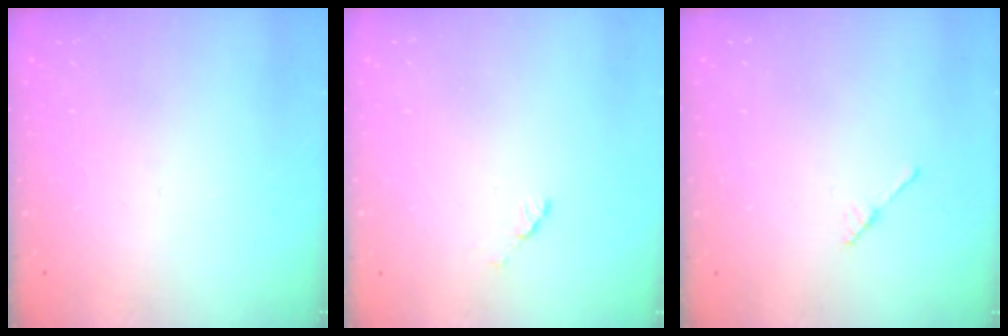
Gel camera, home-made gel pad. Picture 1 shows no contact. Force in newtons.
{"total": 2.8, "press": 2.7, "slide": 0.4}
{"total": 2.0, "press": 2.0, "slide": 0.2}